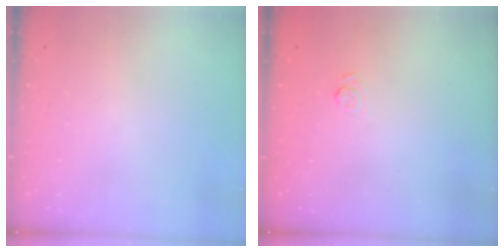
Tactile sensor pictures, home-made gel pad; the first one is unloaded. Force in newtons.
{"total": 3.0, "press": 2.6, "slide": 1.5}